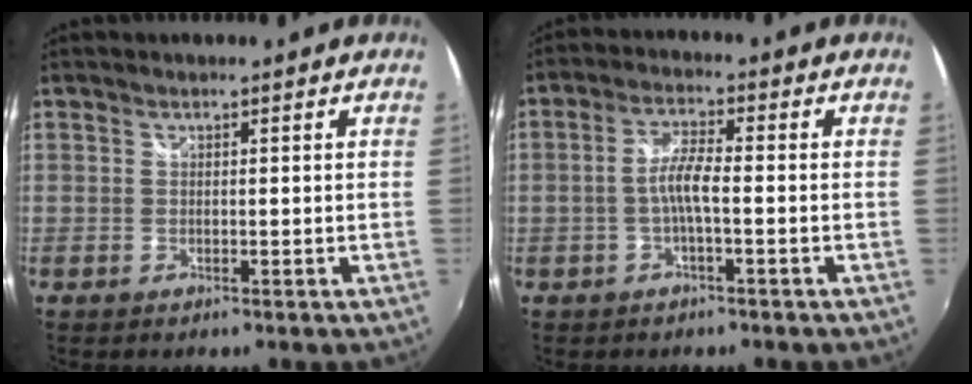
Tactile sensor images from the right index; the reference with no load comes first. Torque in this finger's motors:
{"motor_torque": [0.83, 0.09, 0.35, 0.11]}